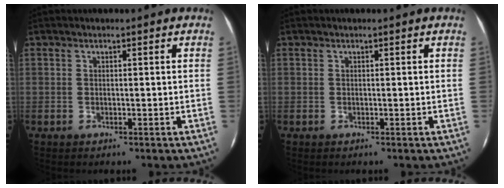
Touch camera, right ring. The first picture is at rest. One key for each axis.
{"total": 0.0}